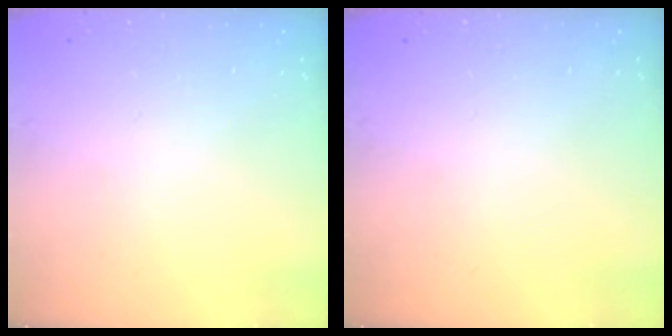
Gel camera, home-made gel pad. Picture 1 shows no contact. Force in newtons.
{"total": 0.0}